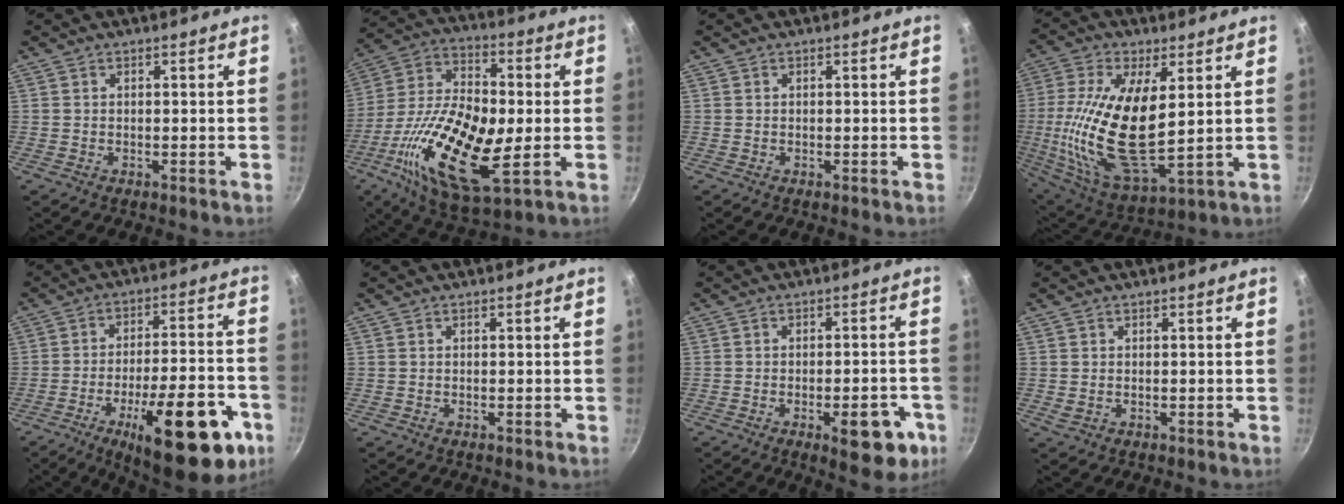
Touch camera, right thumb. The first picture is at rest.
{"total": 23.2, "force": [-3.6, 10.4, 20.4], "torque": [-0.389, 0.007, -0.073]}
{"total": 0.0}
{"total": 21.8, "force": [2.0, 8.7, 19.9], "torque": [-0.410, -0.027, 0.041]}
{"total": 23.4, "force": [-10.5, 8.2, 19.2], "torque": [-0.229, 0.040, -0.141]}
{"total": 0.0}
{"total": 10.5, "force": [-4.2, 4.3, 8.5], "torque": [-0.072, 0.020, -0.048]}
{"total": 1.0, "force": [0.2, 0.7, 0.6], "torque": [-0.010, -0.002, 0.005]}